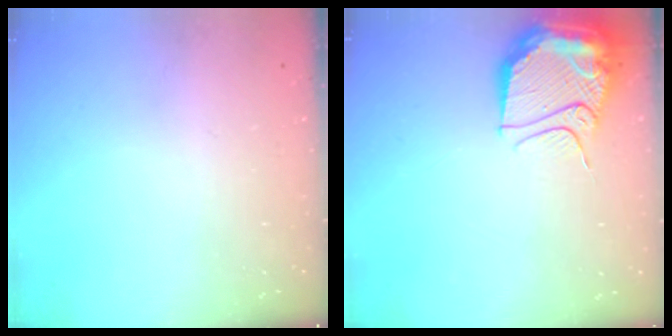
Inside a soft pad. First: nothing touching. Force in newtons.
{"total": 14.2, "press": 14.2, "slide": 1.4}